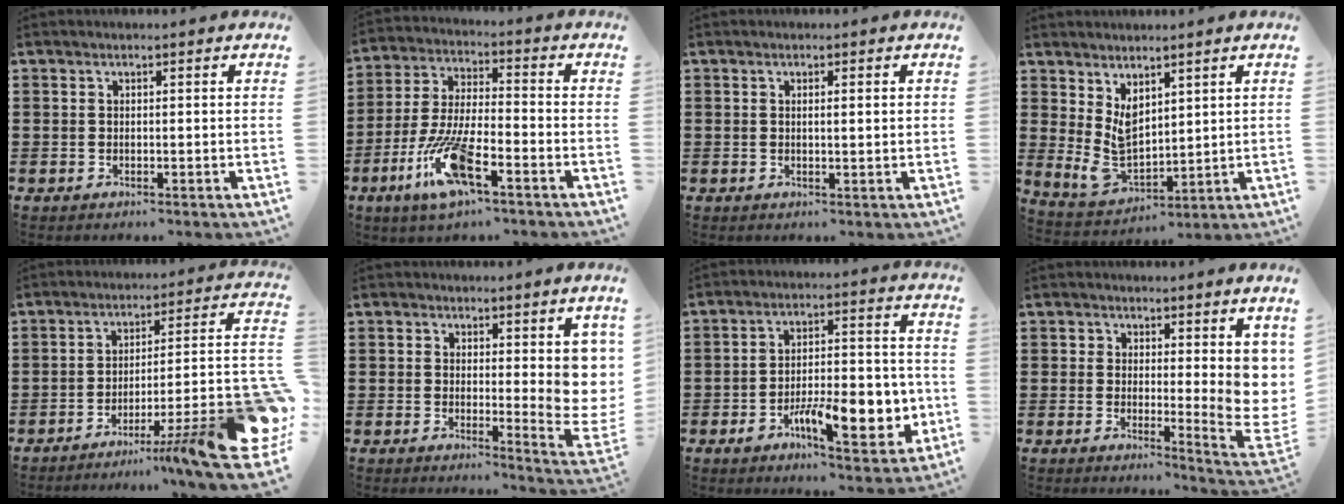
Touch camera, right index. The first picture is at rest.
{"total": 11.5, "force": [-6.0, 2.8, 9.4], "torque": [-0.211, -0.009, -0.117]}
{"total": 1.0, "force": [0.3, 0.0, 1.0], "torque": [-0.018, -0.001, 0.004]}
{"total": 5.5, "force": [2.3, 3.4, 3.7], "torque": [-0.095, -0.009, 0.043]}
{"total": 12.4, "force": [-5.6, 2.3, 10.8], "torque": [-0.137, 0.000, -0.089]}
{"total": 5.6, "force": [2.4, 2.8, 4.3], "torque": [-0.047, -0.024, 0.041]}
{"total": 12.2, "force": [-4.5, 5.1, 10.2], "torque": [-0.160, 0.004, -0.073]}
{"total": 5.9, "force": [2.5, 3.4, 4.1], "torque": [-0.046, -0.020, 0.047]}